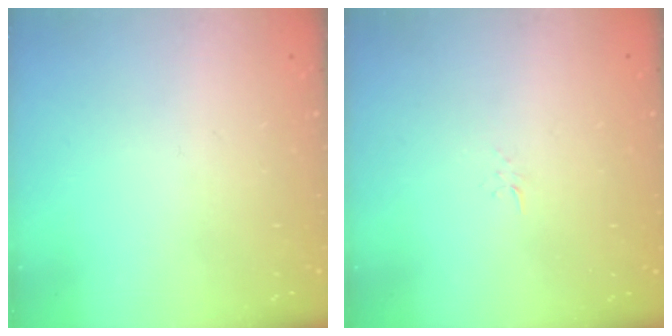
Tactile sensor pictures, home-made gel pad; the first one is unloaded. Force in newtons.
{"total": 4.0, "press": 4.0, "slide": 0.7}